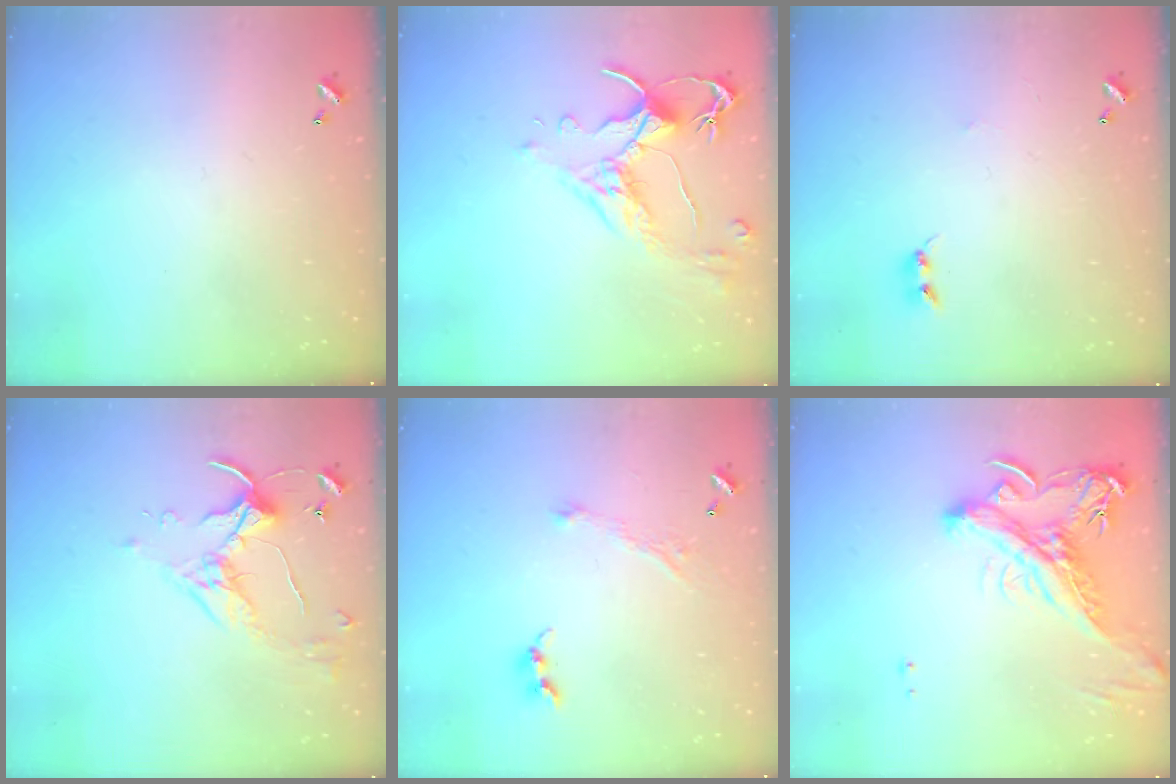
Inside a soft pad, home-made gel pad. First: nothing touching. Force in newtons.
{"total": 2.5, "press": 2.2, "slide": 1.3}
{"total": 2.5, "press": 2.5, "slide": 0.4}
{"total": 3.9, "press": 3.8, "slide": 0.5}
{"total": 2.9, "press": 2.8, "slide": 0.4}
{"total": 4.2, "press": 3.8, "slide": 1.6}